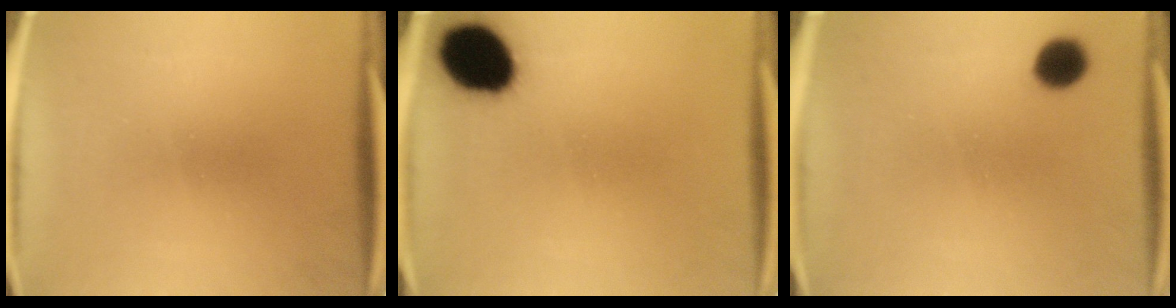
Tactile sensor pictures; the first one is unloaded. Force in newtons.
{"total": 13.6}
{"total": 5.1}